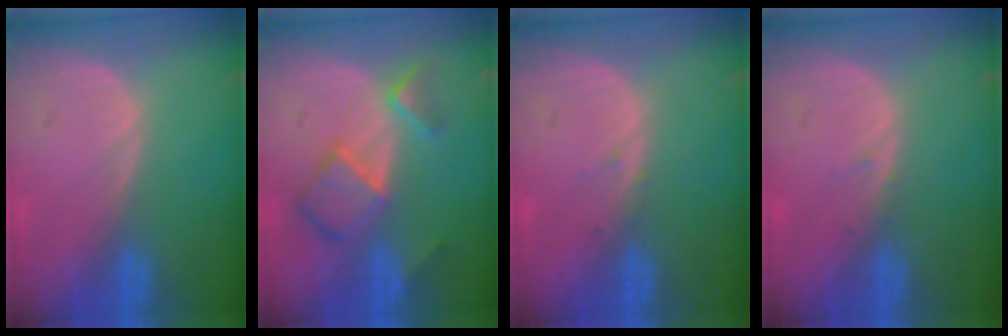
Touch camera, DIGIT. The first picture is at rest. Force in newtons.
{"total": 7.4, "press": 6.4, "slide": 3.7}
{"total": 0.7, "press": 0.4, "slide": 0.5}
{"total": 0.7, "press": 0.4, "slide": 0.5}